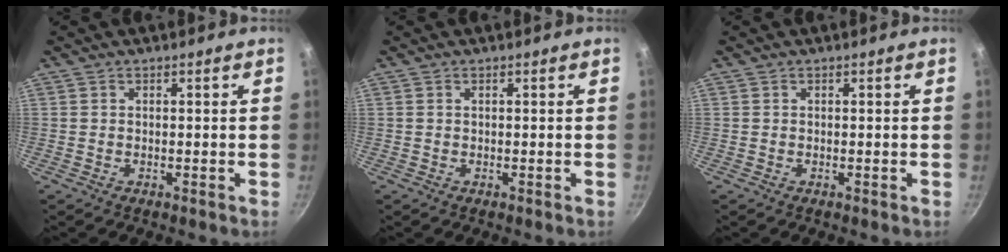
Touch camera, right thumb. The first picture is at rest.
{"total": 0.0}
{"total": 0.0}